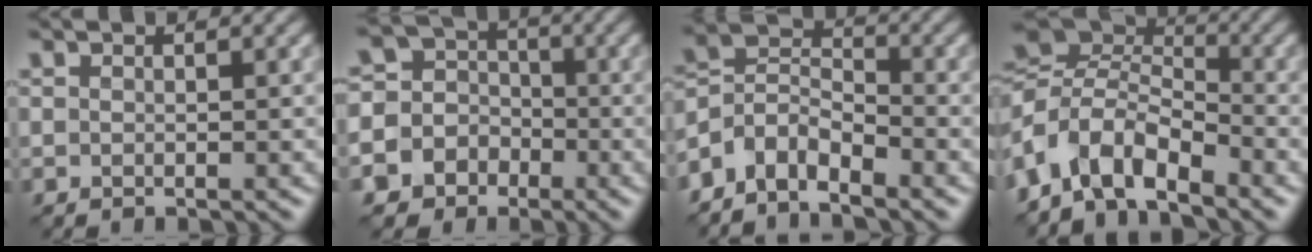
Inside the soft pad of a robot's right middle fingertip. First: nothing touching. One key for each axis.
{"total": 8.2, "fx": -4.0, "fy": 7.1, "fz": 0.9, "tx": -0.029, "ty": -0.003, "tz": -0.083}
{"total": 4.7, "fx": -3.6, "fy": 2.2, "fz": 2.1, "tx": -0.038, "ty": 0.002, "tz": -0.084}
{"total": 7.4, "fx": -3.4, "fy": 4.6, "fz": 4.7, "tx": -0.082, "ty": 0.003, "tz": -0.082}